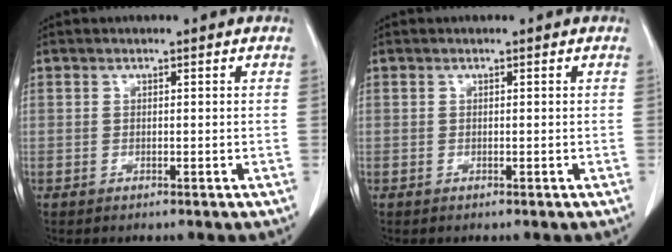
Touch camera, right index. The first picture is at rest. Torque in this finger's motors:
{"motor_torque": [0.00, 0.00, 0.00, 0.01]}